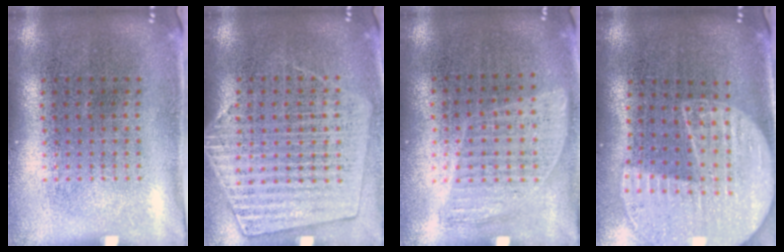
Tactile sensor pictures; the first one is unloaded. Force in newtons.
{"total": 1.4, "press": 1.3, "slide": 0.5}
{"total": 0.9, "press": 0.8, "slide": 0.4}
{"total": 2.2, "press": 1.9, "slide": 1.1}